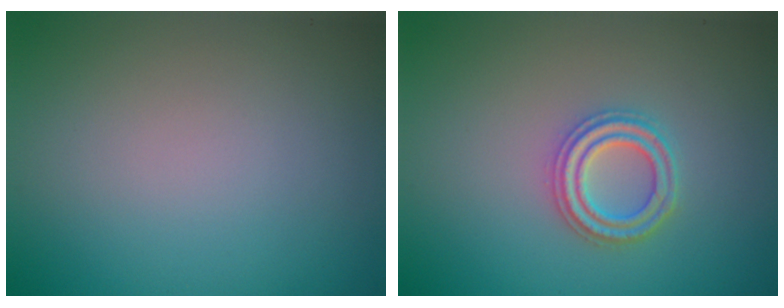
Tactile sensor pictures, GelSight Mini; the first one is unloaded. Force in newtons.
{"total": 2.7, "press": 2.6, "slide": 0.7}